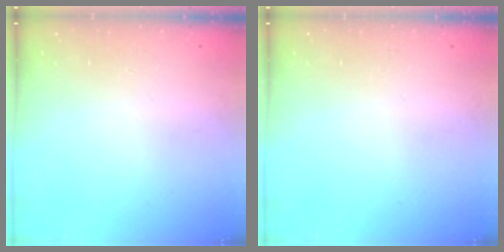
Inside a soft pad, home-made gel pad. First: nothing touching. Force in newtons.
{"total": 0.0}